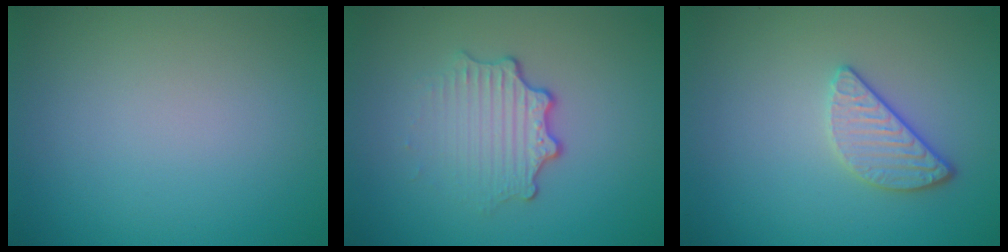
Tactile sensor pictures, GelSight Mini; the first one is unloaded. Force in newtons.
{"total": 3.4, "press": 2.6, "slide": 2.3}
{"total": 2.4, "press": 2.1, "slide": 1.1}